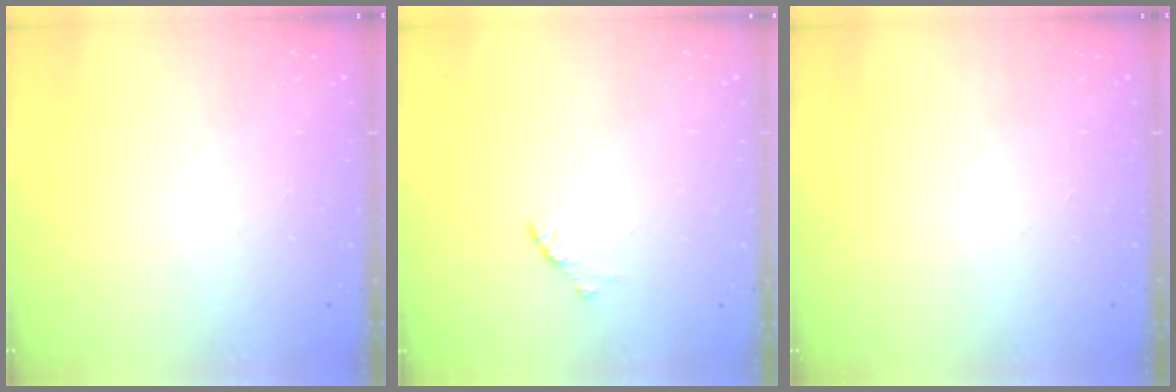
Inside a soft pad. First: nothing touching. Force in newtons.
{"total": 1.7, "press": 1.6, "slide": 0.4}
{"total": 0.0}